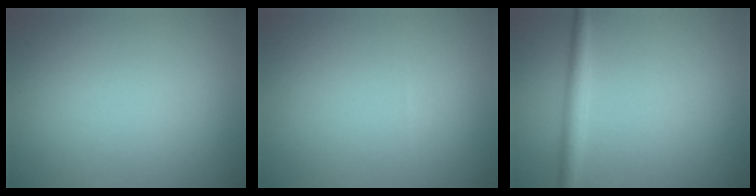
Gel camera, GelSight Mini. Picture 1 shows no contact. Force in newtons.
{"total": 0.0}
{"total": 2.3, "press": 2.3, "slide": 0.1}